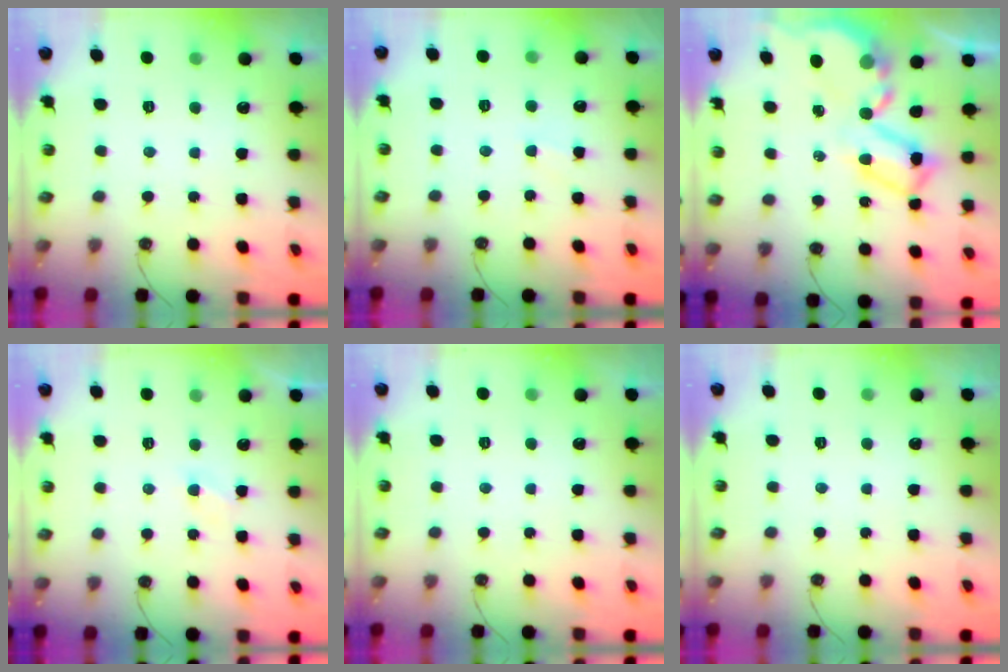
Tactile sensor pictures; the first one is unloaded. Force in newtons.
{"total": 3.0, "press": 3.0, "slide": 0.4}
{"total": 8.6, "press": 8.6, "slide": 0.9}
{"total": 1.5, "press": 1.4, "slide": 0.4}
{"total": 0.0}
{"total": 0.0}